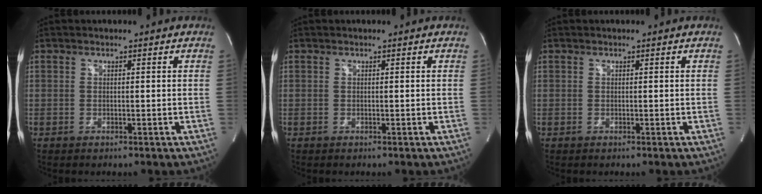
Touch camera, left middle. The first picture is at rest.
{"total": 0.0}
{"total": 0.0}